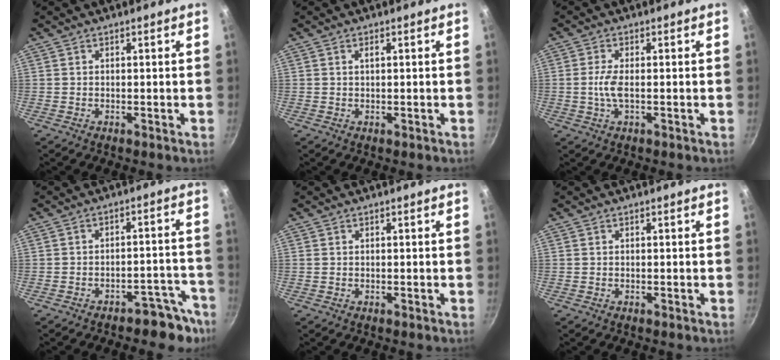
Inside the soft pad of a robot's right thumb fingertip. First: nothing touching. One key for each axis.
{"total": 1.1, "fx": 0.3, "fy": 0.4, "fz": 0.9, "tx": -0.014, "ty": 0.002, "tz": 0.004}
{"total": 3.7, "fx": -0.5, "fy": 1.3, "fz": 3.4, "tx": -0.081, "ty": 0.002, "tz": -0.014}
{"total": 7.6, "fx": -6.0, "fy": 3.7, "fz": 3.0, "tx": 0.024, "ty": 0.077, "tz": -0.066}
{"total": 0.0}
{"total": 0.0}